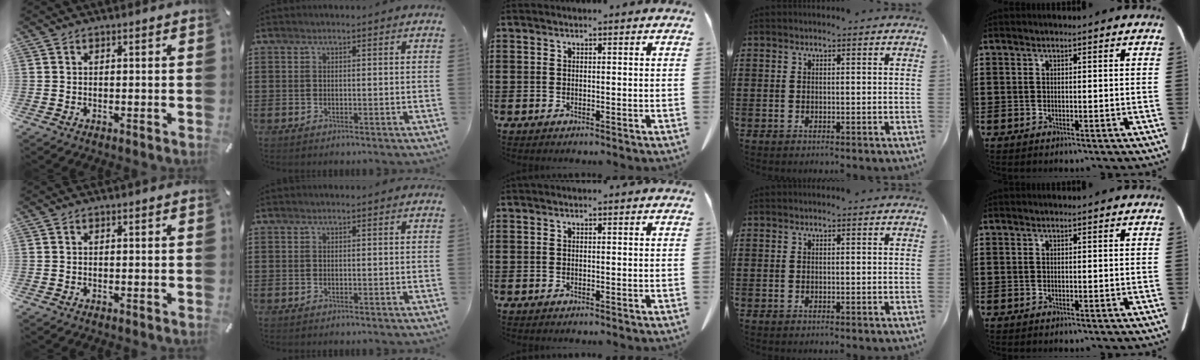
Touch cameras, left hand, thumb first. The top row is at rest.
{}